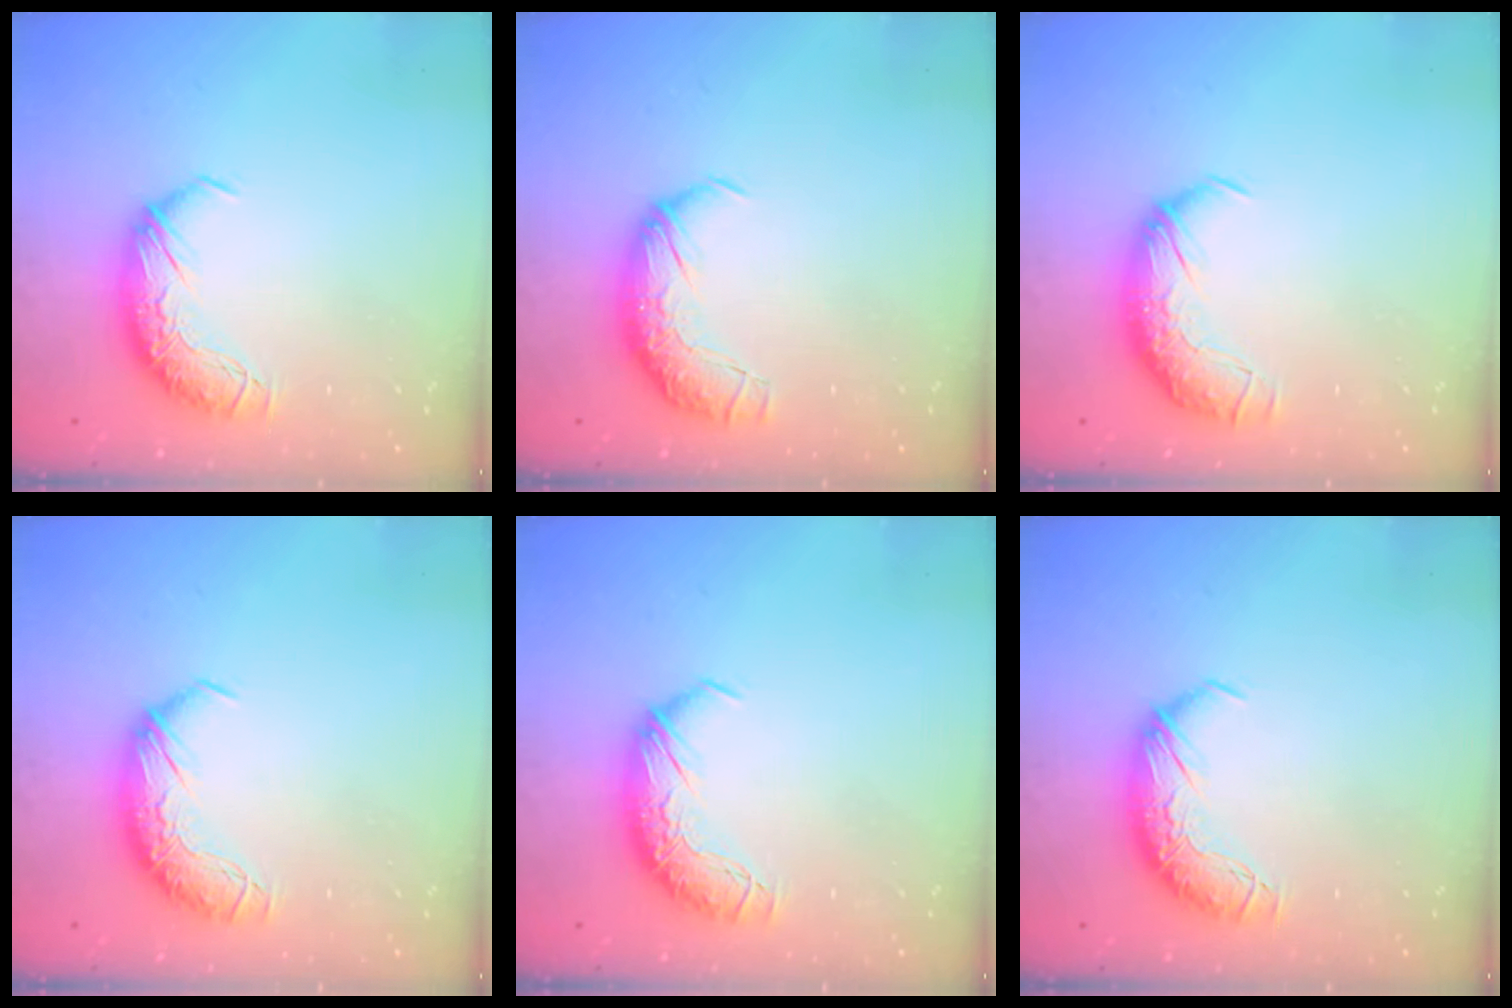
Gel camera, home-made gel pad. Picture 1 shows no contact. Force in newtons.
{"total": 2.4, "press": 1.1, "slide": 2.2}
{"total": 2.4, "press": 1.1, "slide": 2.2}
{"total": 0.0}
{"total": 0.0}
{"total": 0.0}